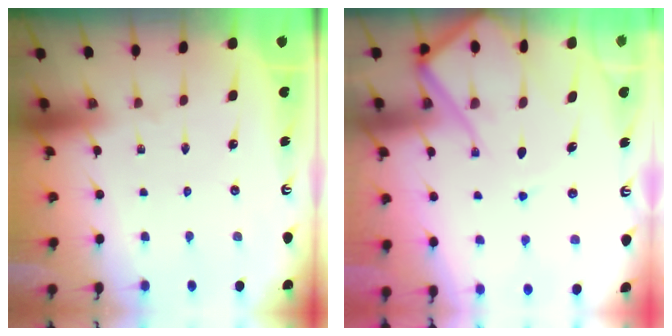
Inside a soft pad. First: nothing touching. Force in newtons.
{"total": 13.0, "press": 13.0, "slide": 1.1}